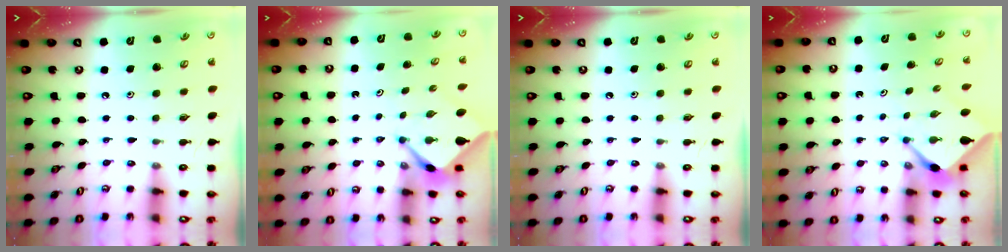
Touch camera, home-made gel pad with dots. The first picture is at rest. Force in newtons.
{"total": 2.8, "press": 2.7, "slide": 0.3}
{"total": 0.0}
{"total": 2.6, "press": 2.5, "slide": 0.3}